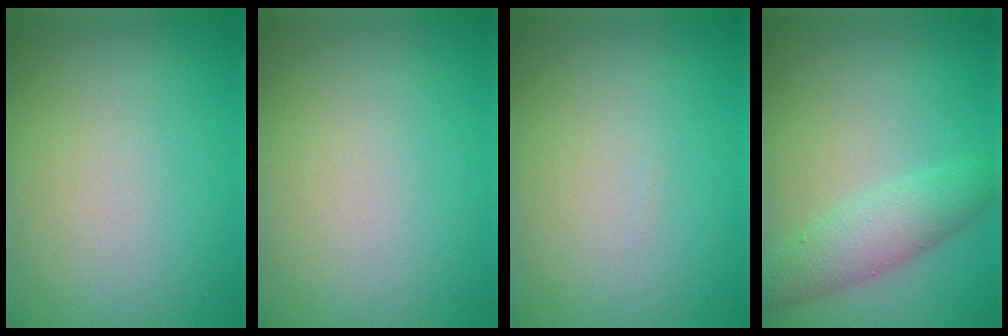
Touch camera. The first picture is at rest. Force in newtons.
{"total": 0.0}
{"total": 0.0}
{"total": 3.8, "press": 3.8, "slide": 0.1}